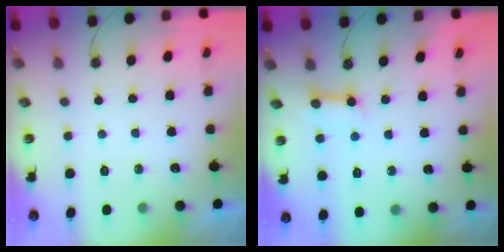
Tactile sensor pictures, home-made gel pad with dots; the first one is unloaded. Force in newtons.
{"total": 6.0, "press": 6.0, "slide": 0.7}